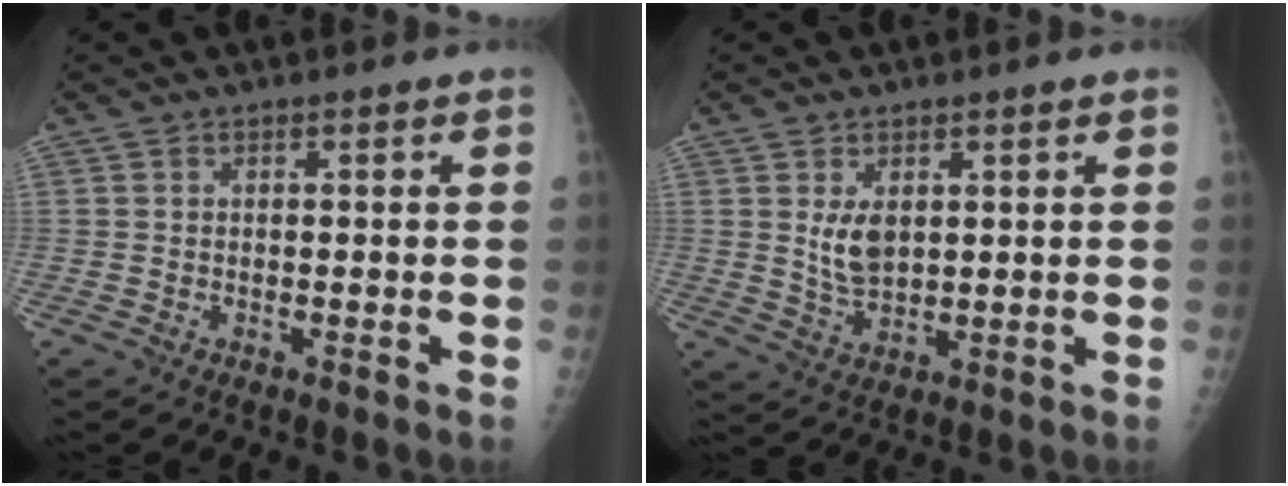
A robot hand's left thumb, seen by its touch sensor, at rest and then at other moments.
{"total": 5.3, "force": [1.7, 3.0, 4.0], "torque": [-0.062, -0.018, 0.041]}